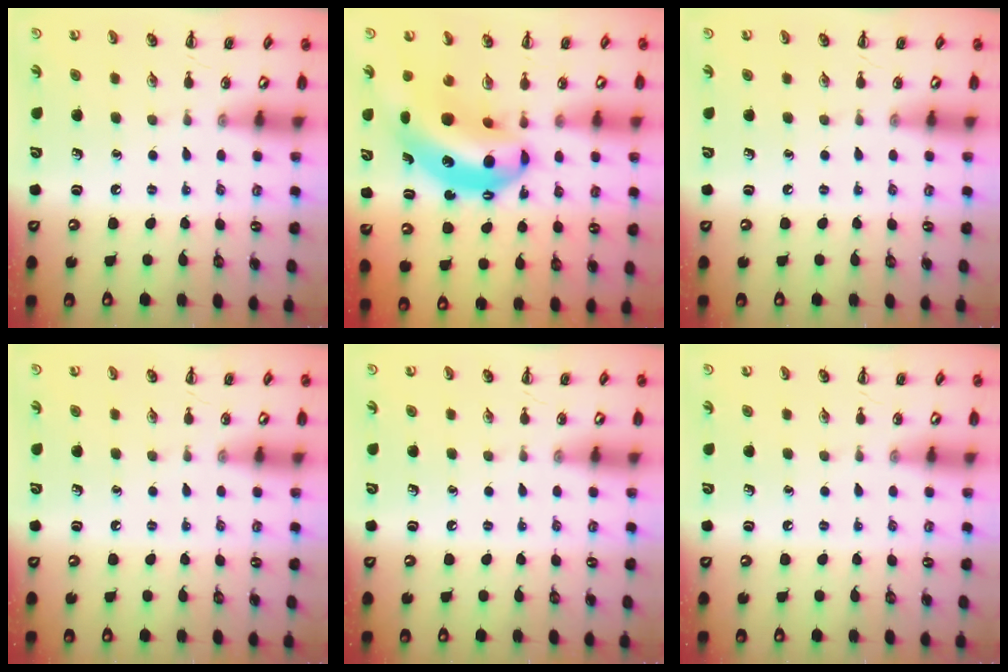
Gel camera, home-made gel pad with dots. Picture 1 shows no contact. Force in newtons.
{"total": 12.9, "press": 12.4, "slide": 3.4}
{"total": 0.0}
{"total": 0.0}
{"total": 0.0}
{"total": 0.0}